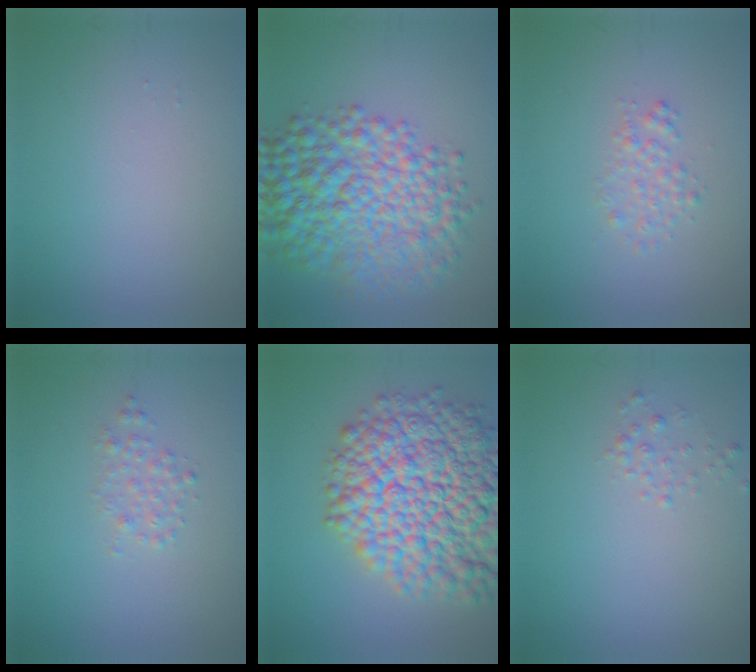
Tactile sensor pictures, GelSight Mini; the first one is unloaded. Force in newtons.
{"total": 9.7, "press": 9.7, "slide": 0.1}
{"total": 1.5, "press": 1.5, "slide": 0.0}
{"total": 1.4, "press": 1.4, "slide": 0.0}
{"total": 15.1, "press": 15.0, "slide": 0.6}
{"total": 0.9, "press": 0.9, "slide": 0.0}